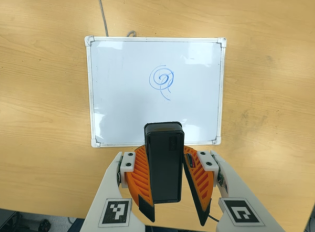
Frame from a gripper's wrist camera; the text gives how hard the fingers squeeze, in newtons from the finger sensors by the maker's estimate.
{"total": 7.7, "left": 8.4, "right": 7.1}